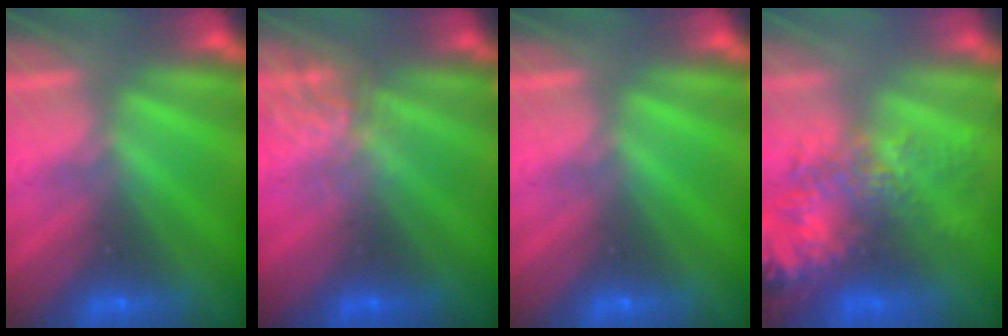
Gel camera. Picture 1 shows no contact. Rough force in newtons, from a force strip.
{"total": 3.9}
{"total": 0.0}
{"total": 11.8}